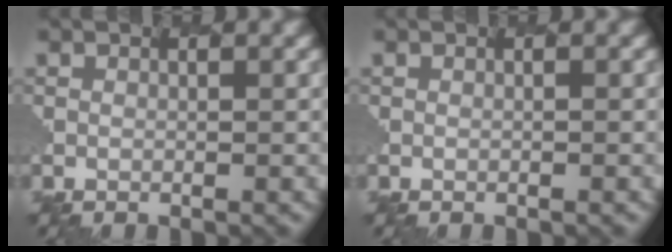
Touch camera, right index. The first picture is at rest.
{"total": 0.0}